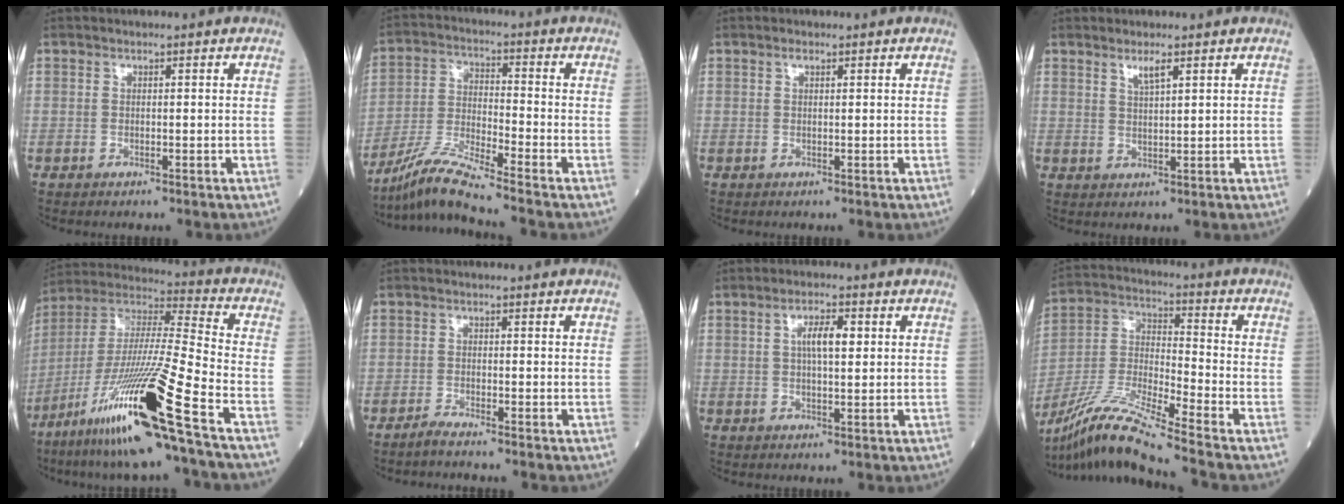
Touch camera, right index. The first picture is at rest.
{"total": 8.6, "force": [-7.6, -1.8, 3.6], "torque": [-0.083, -0.024, -0.147]}
{"total": 0.6, "force": [0.3, 0.2, 0.4], "torque": [-0.009, 0.001, 0.005]}
{"total": 2.4, "force": [1.6, 0.2, 1.8], "torque": [-0.039, 0.000, 0.031]}
{"total": 22.8, "force": [-12.4, -1.0, 19.1], "torque": [-0.389, -0.047, -0.238]}
{"total": 1.9, "force": [-1.7, -0.5, 0.6], "torque": [-0.021, -0.005, -0.038]}
{"total": 4.5, "force": [1.0, 1.3, 4.1], "torque": [-0.075, 0.009, 0.017]}
{"total": 14.9, "force": [-12.2, -1.5, 8.4], "torque": [-0.175, -0.017, -0.231]}